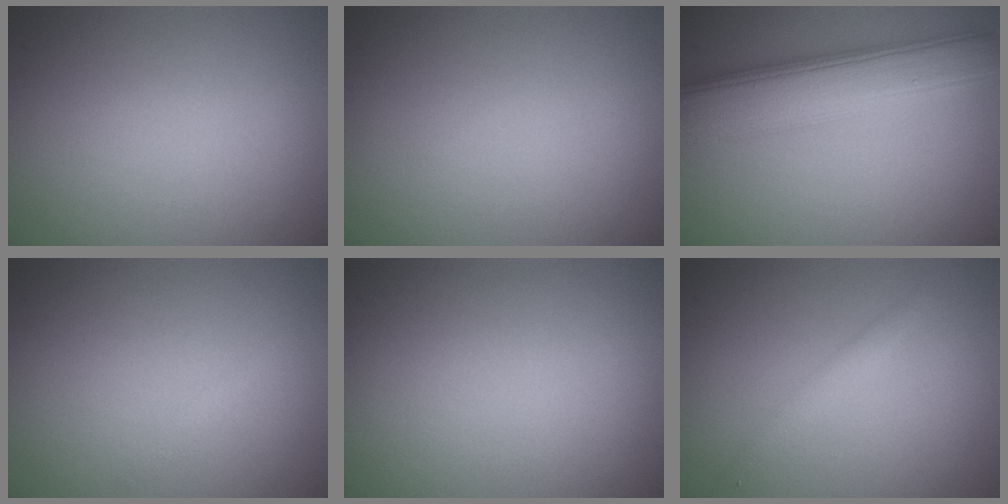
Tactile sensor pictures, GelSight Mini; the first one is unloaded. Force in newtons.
{"total": 0.0}
{"total": 7.5, "press": 7.5, "slide": 0.2}
{"total": 0.6, "press": 0.5, "slide": 0.1}
{"total": 0.0}
{"total": 1.4, "press": 1.4, "slide": 0.0}